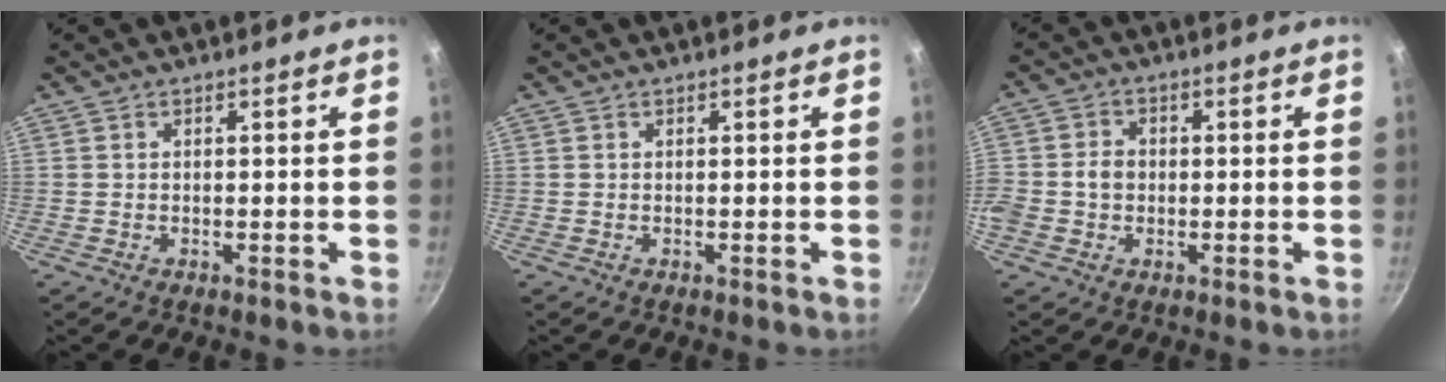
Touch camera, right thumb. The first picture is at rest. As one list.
[{"total": 0.0}, {"total": 5.6, "force": [-0.5, 4.6, 3.2], "torque": [-0.057, 0.015, -0.009]}]